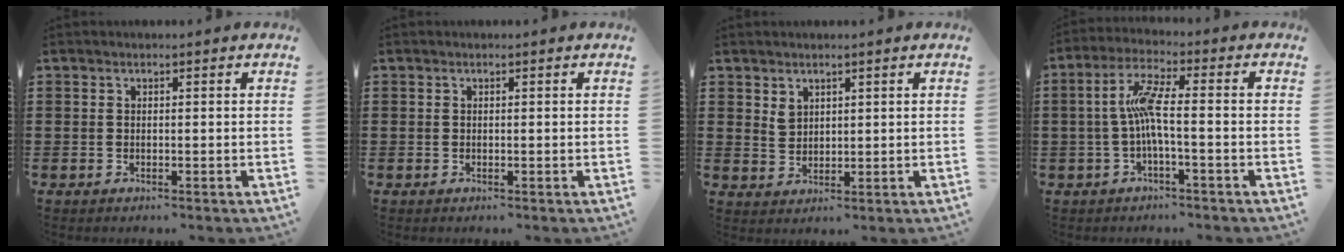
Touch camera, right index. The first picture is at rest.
{"total": 0.0}
{"total": 2.2, "force": [1.5, 1.4, 0.8], "torque": [-0.019, 0.004, 0.030]}
{"total": 7.0, "force": [-0.8, 1.0, 6.9], "torque": [-0.139, -0.001, -0.023]}